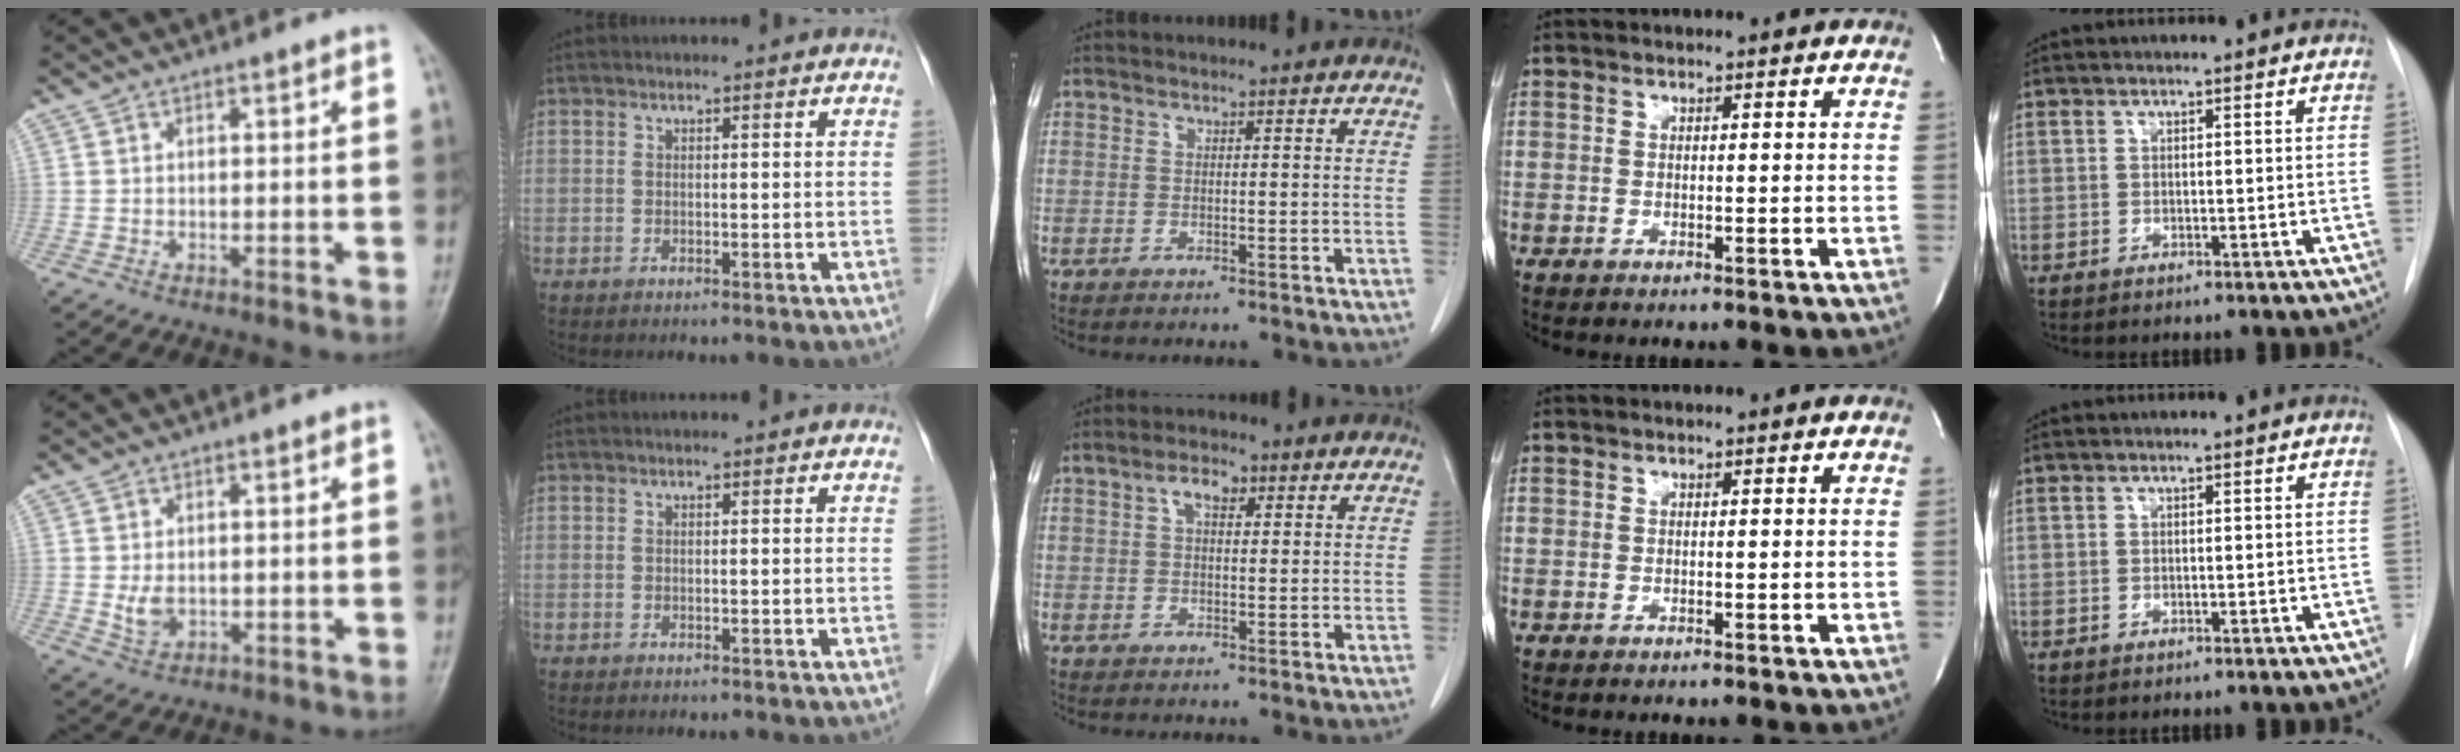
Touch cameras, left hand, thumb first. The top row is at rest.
{"thumb": {"total": 3.1, "force": [0.2, 2.1, 2.2], "torque": [-0.035, -0.008, 0.011]}, "middle": {"total": 3.1, "force": [1.3, 1.6, 2.4], "torque": [-0.046, 0.012, 0.022]}}